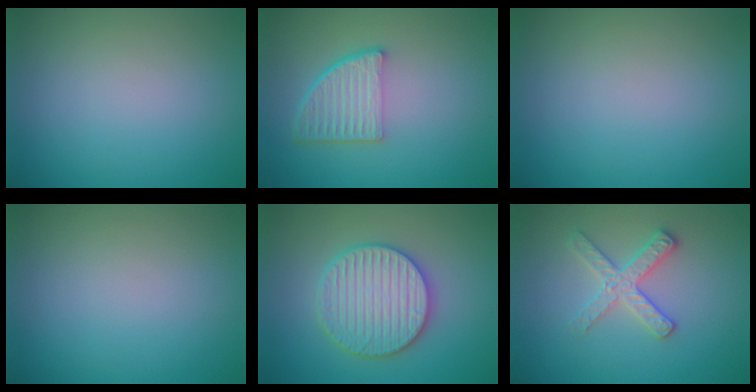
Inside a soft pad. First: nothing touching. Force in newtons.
{"total": 4.8, "press": 3.3, "slide": 3.5}
{"total": 0.0}
{"total": 0.0}
{"total": 5.8, "press": 5.7, "slide": 1.1}
{"total": 2.7, "press": 2.6, "slide": 0.9}